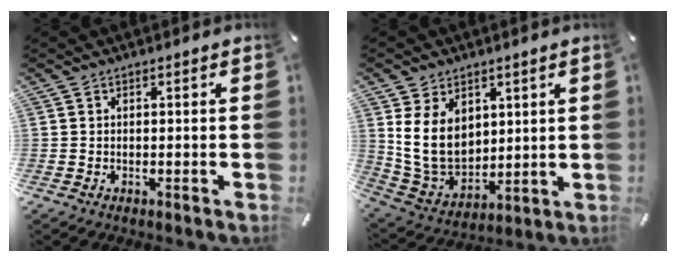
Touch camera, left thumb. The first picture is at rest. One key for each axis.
{"total": 12.4, "fx": 3.9, "fy": 9.8, "fz": 6.5, "tx": -0.153, "ty": -0.020, "tz": 0.075}